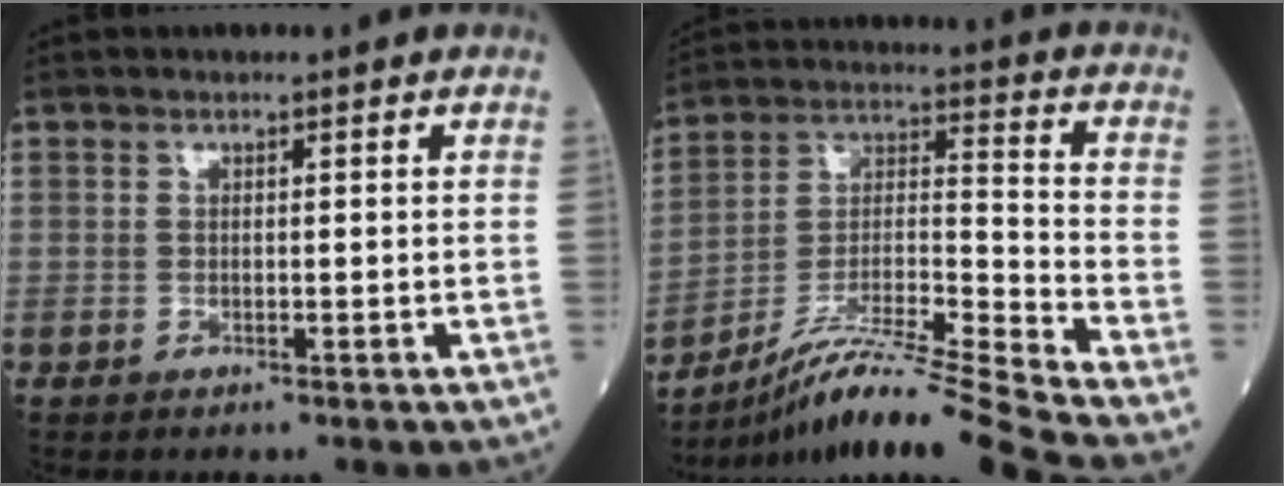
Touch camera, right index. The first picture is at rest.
{"total": 17.9, "force": [-15.5, -2.9, 8.5], "torque": [-0.164, -0.008, -0.279]}